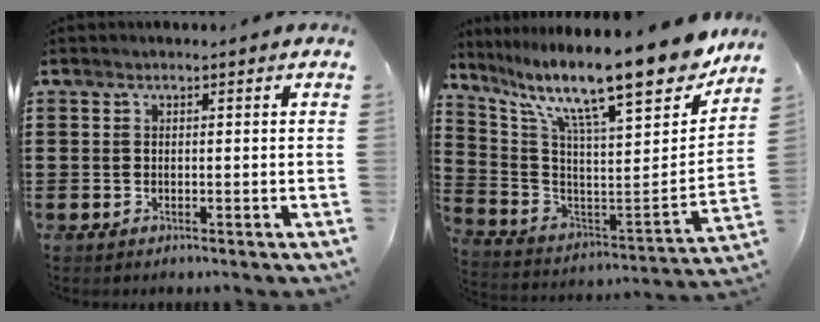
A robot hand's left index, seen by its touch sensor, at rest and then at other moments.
{"total": 16.0, "force": [12.3, 2.4, 10.0], "torque": [-0.191, -0.091, 0.198]}